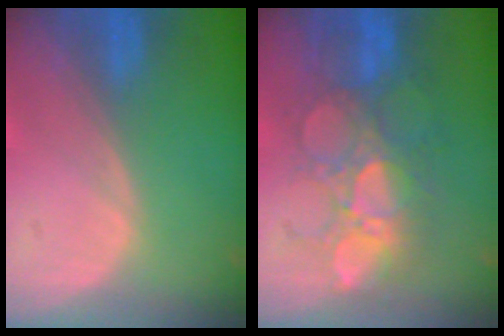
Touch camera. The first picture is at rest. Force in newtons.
{"total": 10.3, "press": 9.3, "slide": 4.4}